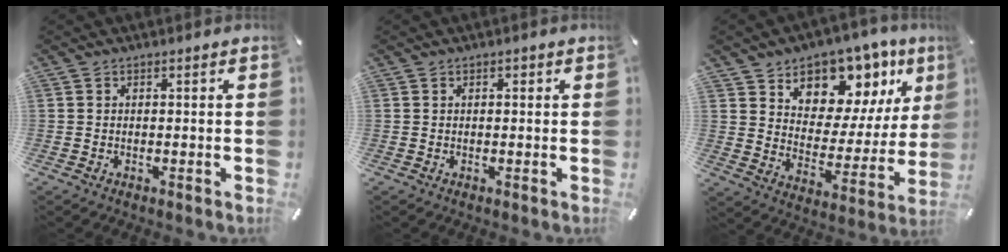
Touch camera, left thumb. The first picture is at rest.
{"total": 0.6, "force": [0.2, 0.4, 0.4], "torque": [-0.008, 0.003, 0.003]}
{"total": 11.2, "force": [7.7, 7.8, 2.5], "torque": [-0.038, -0.082, 0.139]}